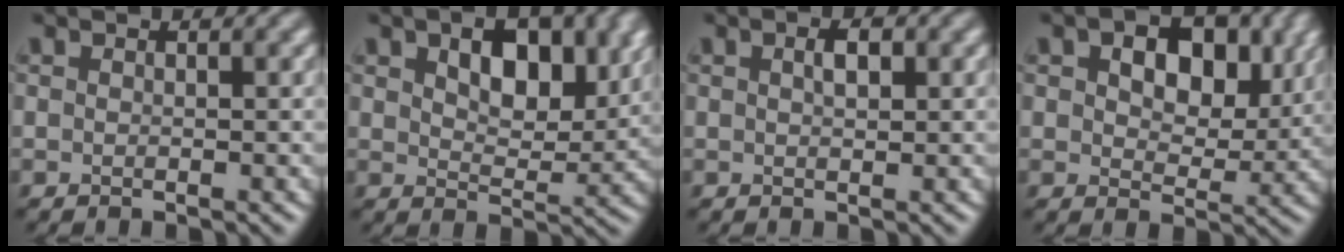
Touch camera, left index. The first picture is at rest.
{"total": 6.2, "force": [2.6, 3.2, 4.6], "torque": [-0.073, -0.005, 0.041]}
{"total": 1.7, "force": [0.6, 0.7, 1.4], "torque": [-0.025, 0.003, 0.010]}
{"total": 8.5, "force": [3.0, 5.2, 6.0], "torque": [-0.093, -0.001, 0.040]}